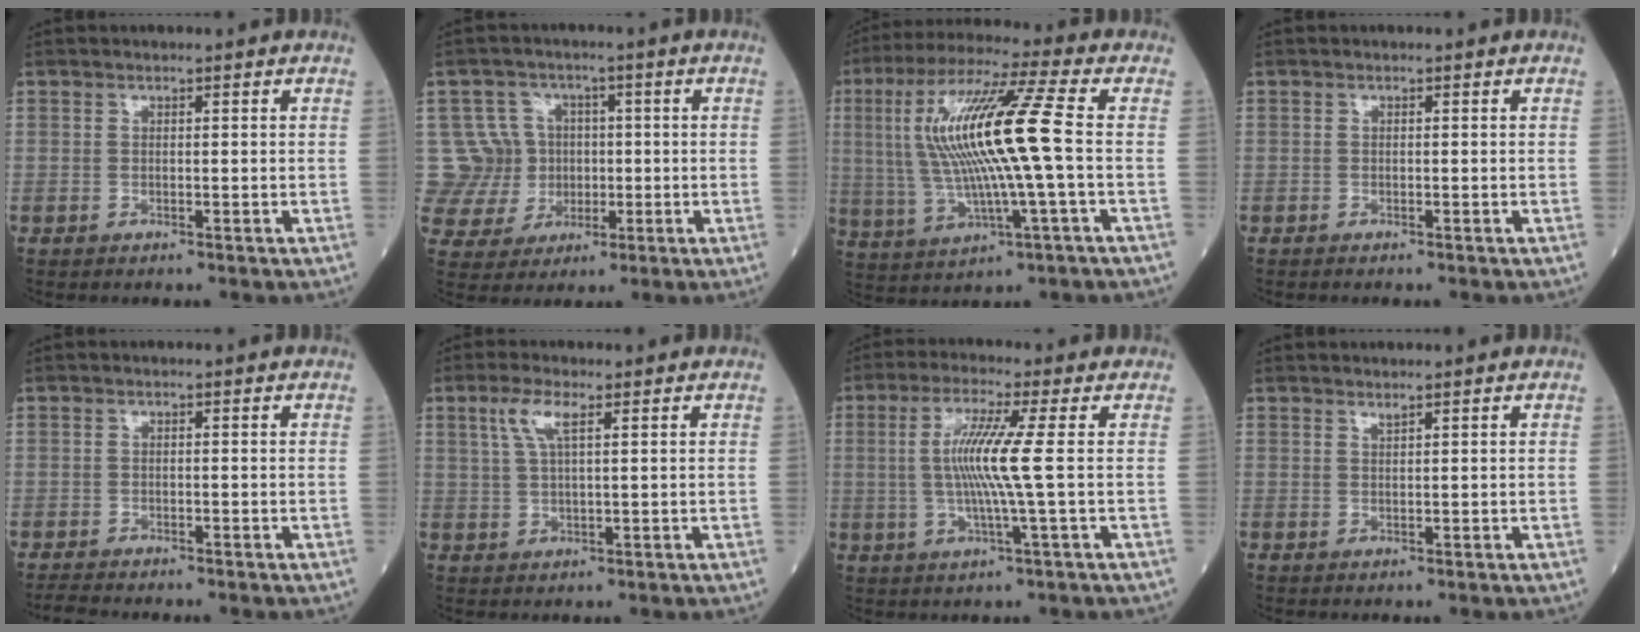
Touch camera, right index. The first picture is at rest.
{"total": 8.9, "force": [0.6, 8.9, 0.6], "torque": [-0.020, 0.030, 0.024]}
{"total": 16.3, "force": [1.1, 0.4, 16.3], "torque": [-0.335, 0.018, 0.019]}
{"total": 0.0}
{"total": 2.2, "force": [-2.2, 0.0, 0.5], "torque": [-0.013, -0.009, -0.035]}
{"total": 4.2, "force": [2.0, 0.7, 3.6], "torque": [-0.086, 0.010, 0.045]}
{"total": 8.1, "force": [0.5, -1.2, 8.0], "torque": [-0.165, -0.002, 0.011]}
{"total": 0.6, "force": [0.5, -0.1, 0.2], "torque": [-0.013, -0.006, 0.016]}